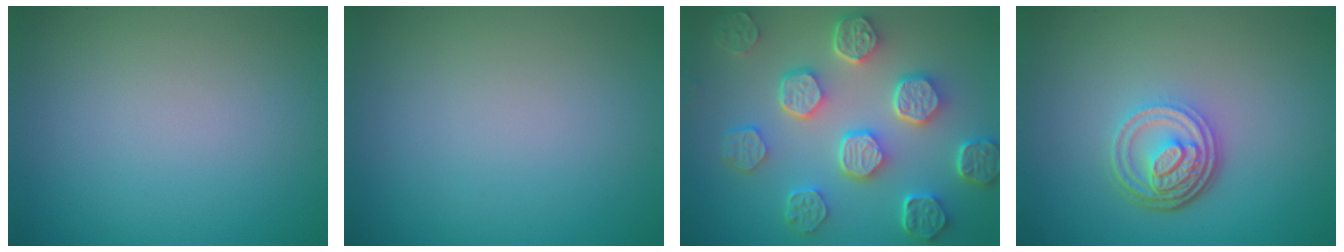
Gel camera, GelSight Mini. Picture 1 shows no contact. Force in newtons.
{"total": 0.0}
{"total": 7.5, "press": 5.8, "slide": 4.8}
{"total": 4.7, "press": 3.5, "slide": 3.2}